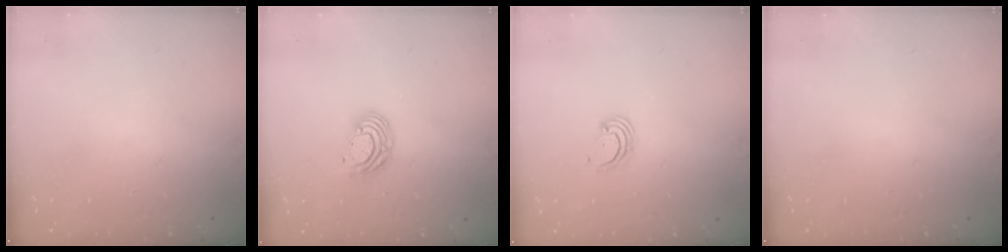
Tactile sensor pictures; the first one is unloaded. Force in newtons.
{"total": 8.0, "press": 8.0, "slide": 0.4}
{"total": 2.8, "press": 2.8, "slide": 0.3}
{"total": 0.0}